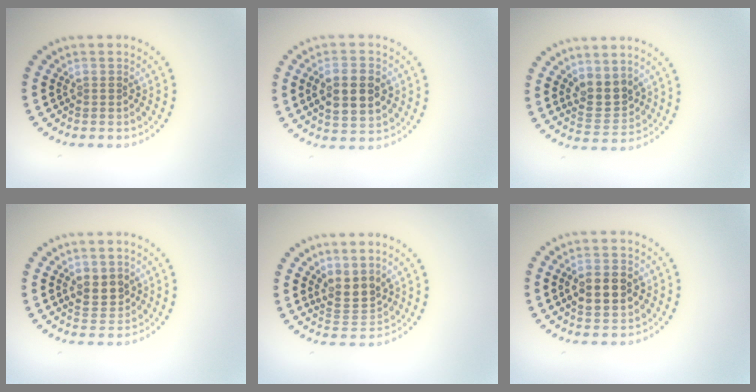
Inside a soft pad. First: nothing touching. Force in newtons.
{"total": 4.9, "press": 4.9, "slide": 0.4}
{"total": 3.0, "press": 2.7, "slide": 1.2}
{"total": 2.6, "press": 2.5, "slide": 0.7}
{"total": 2.8, "press": 2.4, "slide": 1.4}
{"total": 4.5, "press": 4.5, "slide": 0.4}